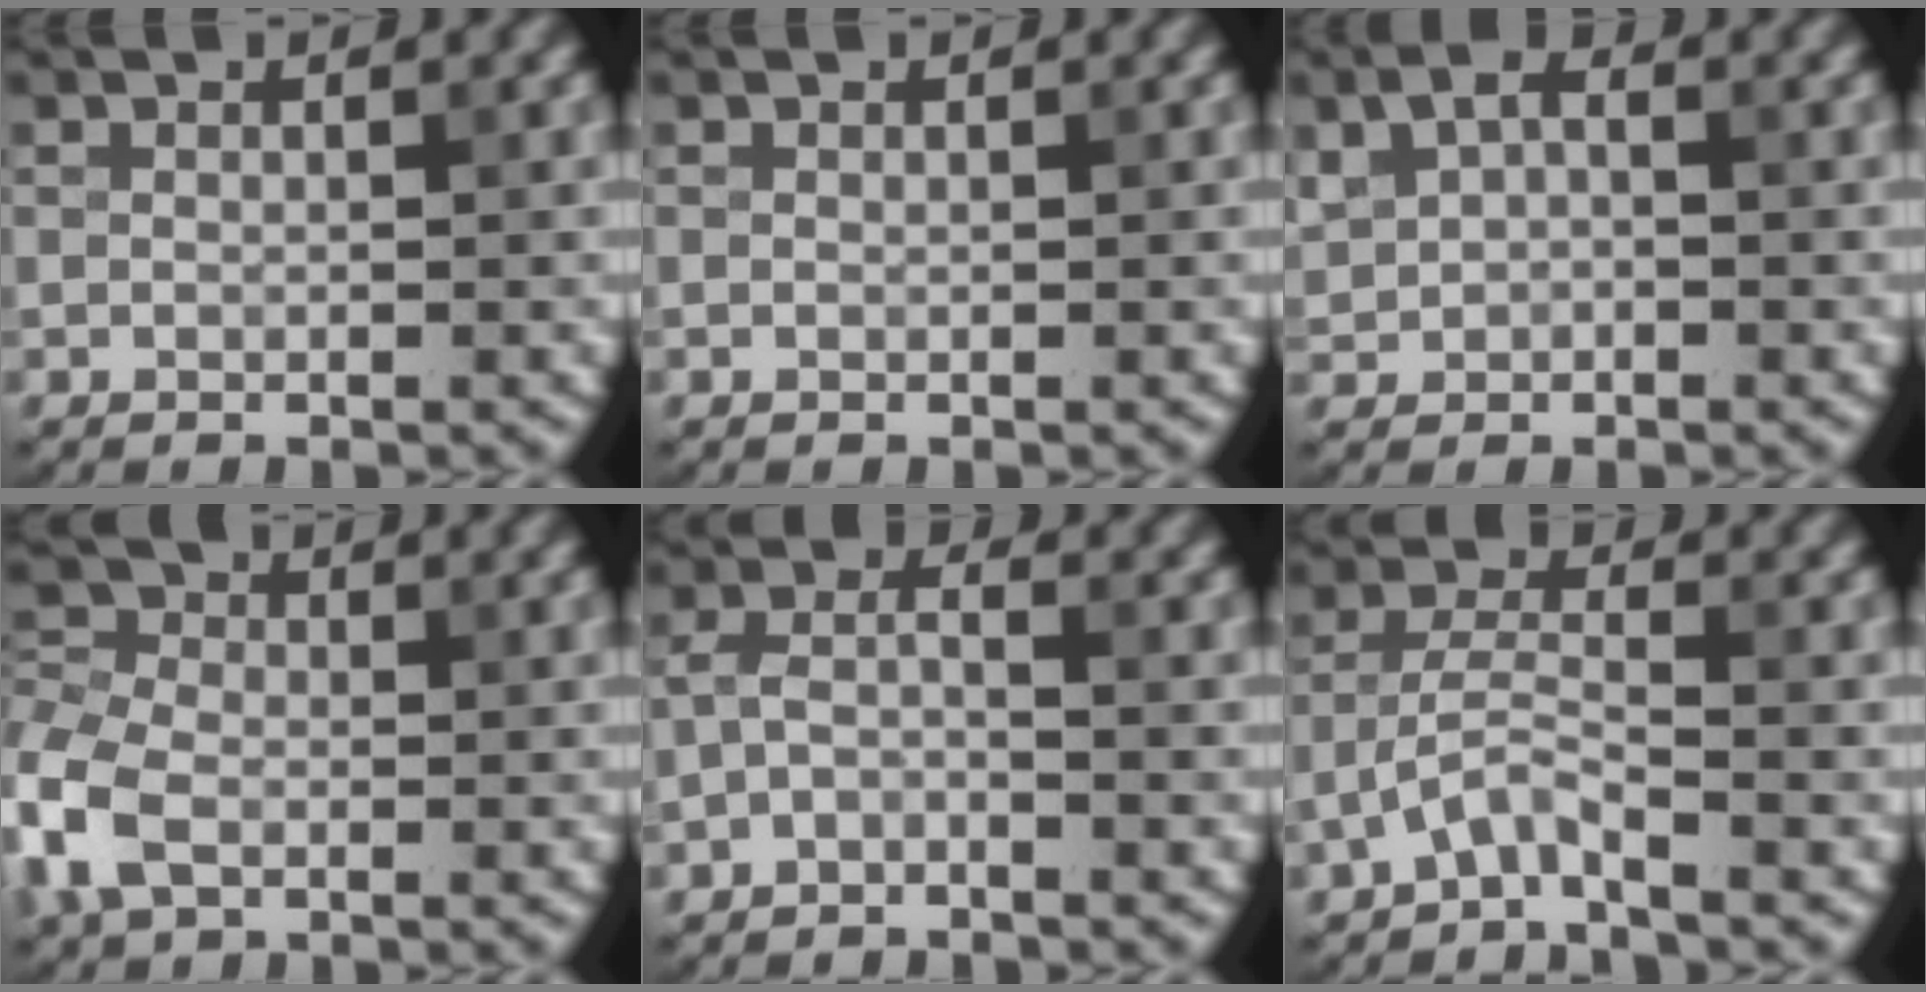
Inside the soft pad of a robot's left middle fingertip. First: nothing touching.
{"total": 0.0}
{"total": 2.5, "force": [0.4, 1.9, 1.6], "torque": [-0.034, 0.006, 0.003]}
{"total": 5.5, "force": [-1.7, 3.7, 3.6], "torque": [-0.092, 0.006, -0.051]}
{"total": 1.9, "force": [-1.0, 0.7, 1.5], "torque": [-0.033, 0.008, -0.028]}
{"total": 2.6, "force": [-2.0, 0.3, 1.6], "torque": [-0.037, 0.008, -0.048]}